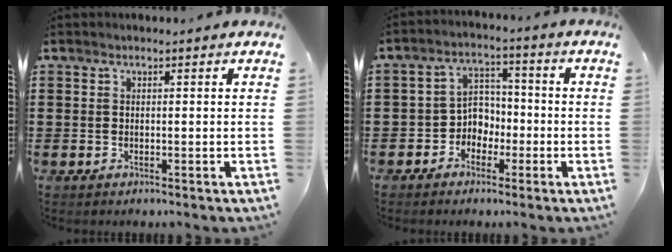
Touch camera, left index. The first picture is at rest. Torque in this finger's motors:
{"motor_torque": [0.07, 0.07, 0.05, 0.01]}